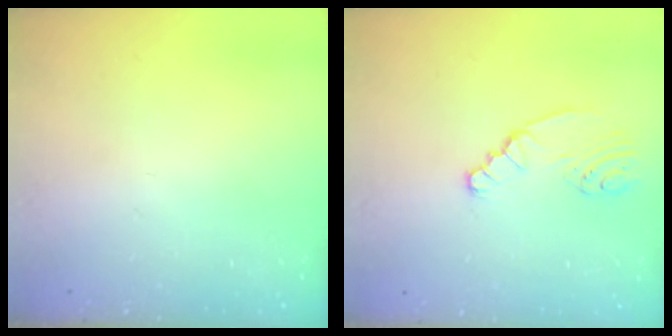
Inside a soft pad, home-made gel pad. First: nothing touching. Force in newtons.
{"total": 2.4, "press": 2.4, "slide": 0.1}